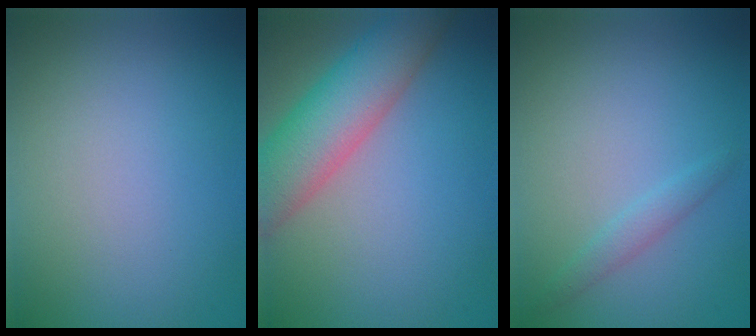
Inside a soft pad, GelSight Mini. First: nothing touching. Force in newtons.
{"total": 7.7, "press": 7.7, "slide": 0.4}
{"total": 1.3, "press": 1.3, "slide": 0.1}